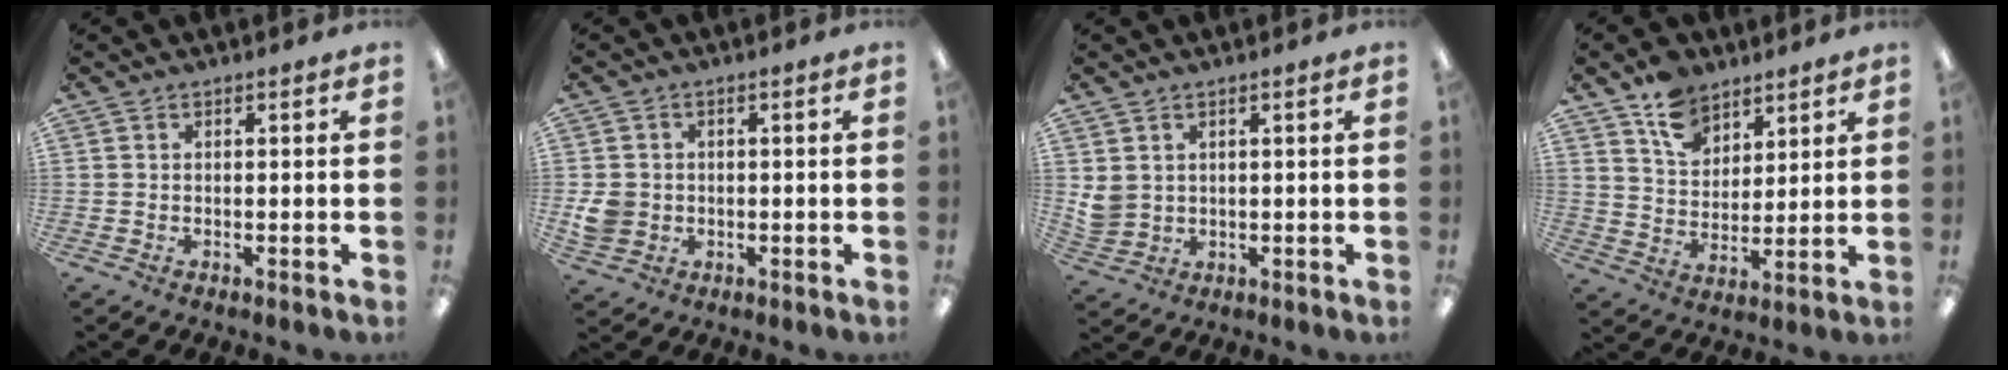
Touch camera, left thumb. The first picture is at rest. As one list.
[{"total": 5.2, "force": [-0.4, 4.8, 1.9], "torque": [-0.043, 0.004, -0.006]}, {"total": 3.7, "force": [1.7, 3.1, 1.0], "torque": [-0.019, -0.001, 0.034]}, {"total": 10.7, "force": [7.5, 6.8, 3.6], "torque": [-0.060, -0.038, 0.141]}]